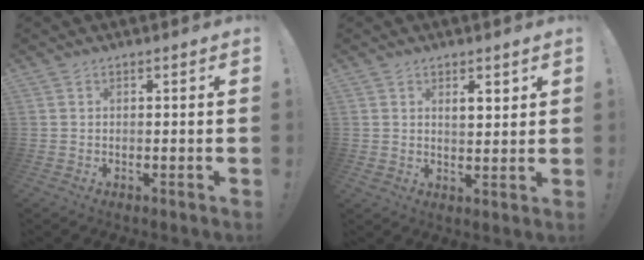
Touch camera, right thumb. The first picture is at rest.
{"total": 4.1, "force": [2.8, 2.1, 2.1], "torque": [-0.020, -0.021, 0.046]}